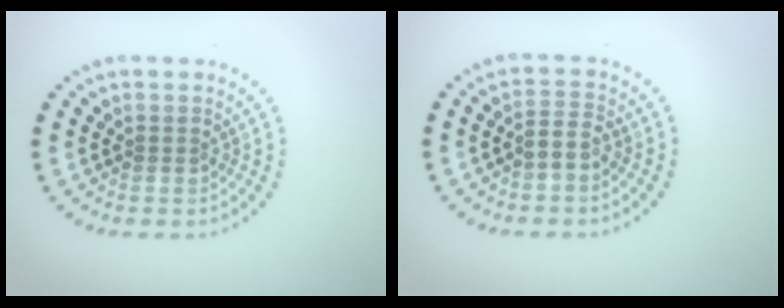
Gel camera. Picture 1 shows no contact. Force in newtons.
{"total": 1.7, "press": 1.3, "slide": 1.0}